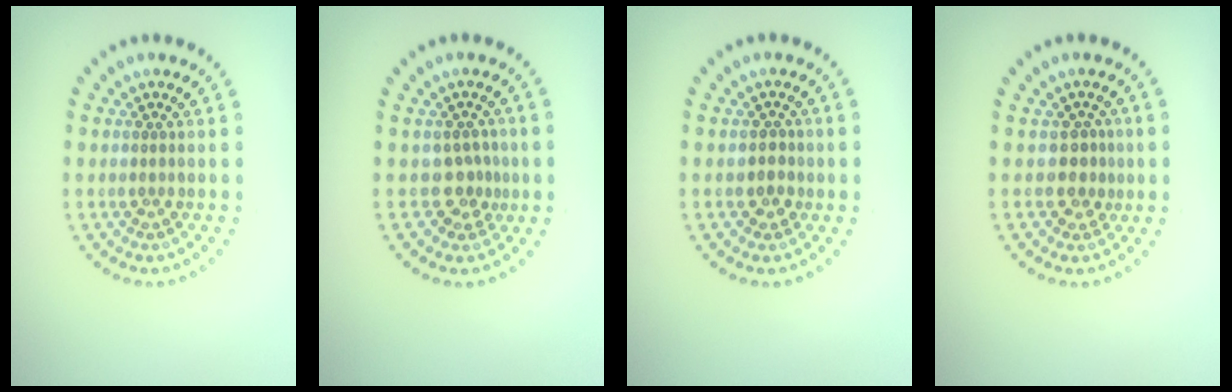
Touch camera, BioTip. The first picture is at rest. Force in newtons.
{"total": 2.1, "press": 1.4, "slide": 1.6}
{"total": 1.6, "press": 1.3, "slide": 1.0}
{"total": 2.0, "press": 1.5, "slide": 1.4}